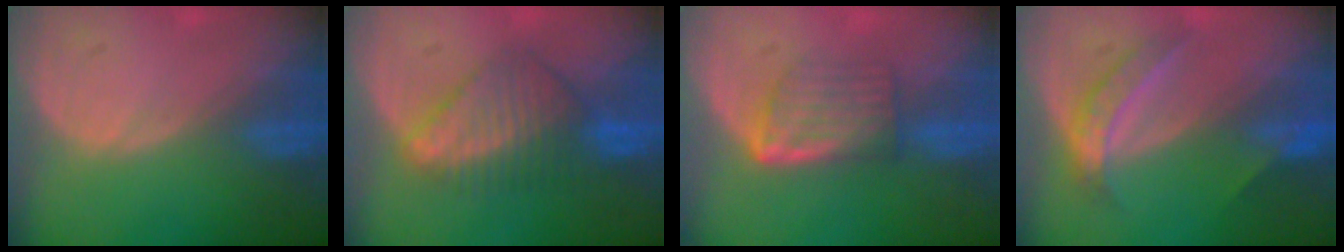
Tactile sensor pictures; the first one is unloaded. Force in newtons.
{"total": 7.2, "press": 6.9, "slide": 1.9}
{"total": 5.8, "press": 5.3, "slide": 2.3}
{"total": 5.7, "press": 4.8, "slide": 3.1}